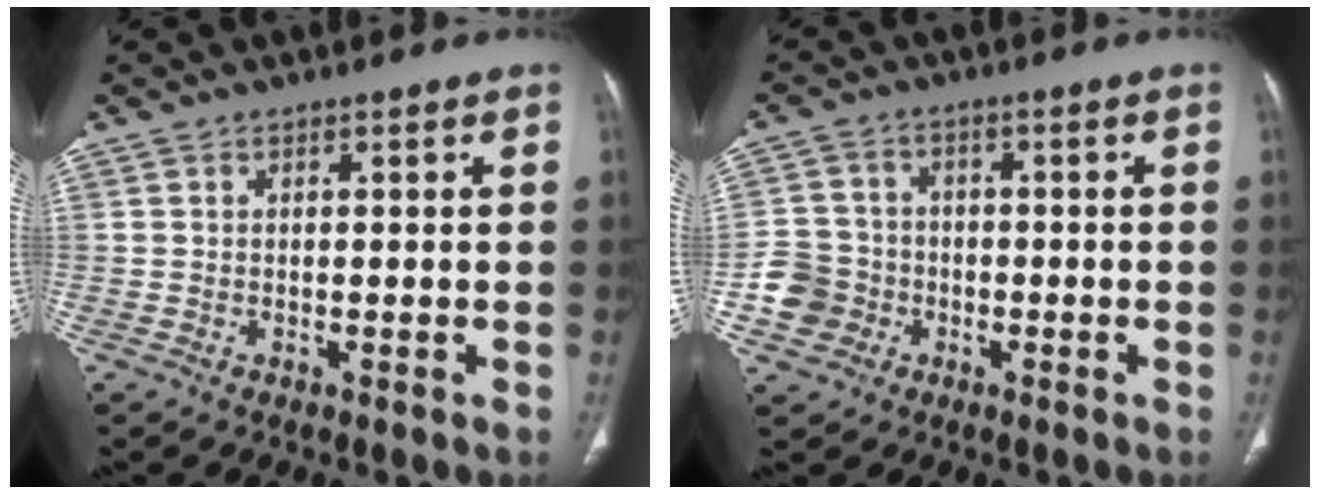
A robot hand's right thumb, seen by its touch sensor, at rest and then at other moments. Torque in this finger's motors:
{"motor_torque": [0.22, 0.06, 0.73, -0.66, -0.01]}